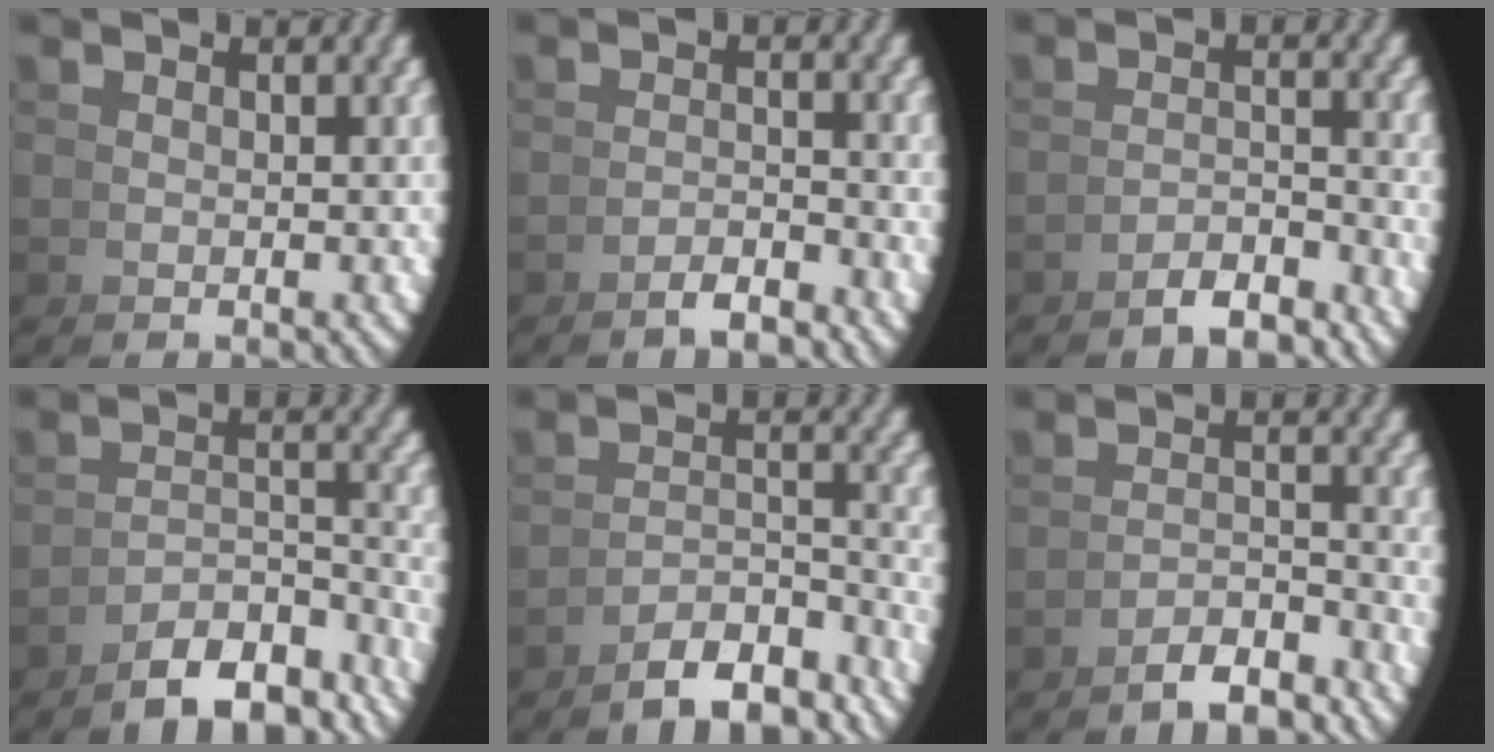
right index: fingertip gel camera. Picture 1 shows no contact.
{"total": 2.4, "force": [-2.3, -0.7, 0.6], "torque": [0.014, 0.010, -0.044]}
{"total": 3.6, "force": [-3.4, -0.2, 1.3], "torque": [0.001, 0.004, -0.061]}
{"total": 8.4, "force": [-7.0, 2.1, 4.2], "torque": [-0.053, -0.022, -0.096]}
{"total": 7.4, "force": [-6.4, 1.6, 3.5], "torque": [-0.040, -0.017, -0.092]}
{"total": 4.3, "force": [-3.9, 0.1, 1.8], "torque": [-0.005, 0.003, -0.067]}